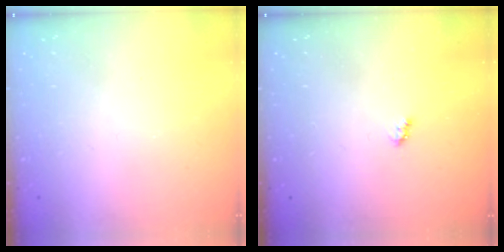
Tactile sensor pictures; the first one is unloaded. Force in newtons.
{"total": 2.6, "press": 2.6, "slide": 0.4}